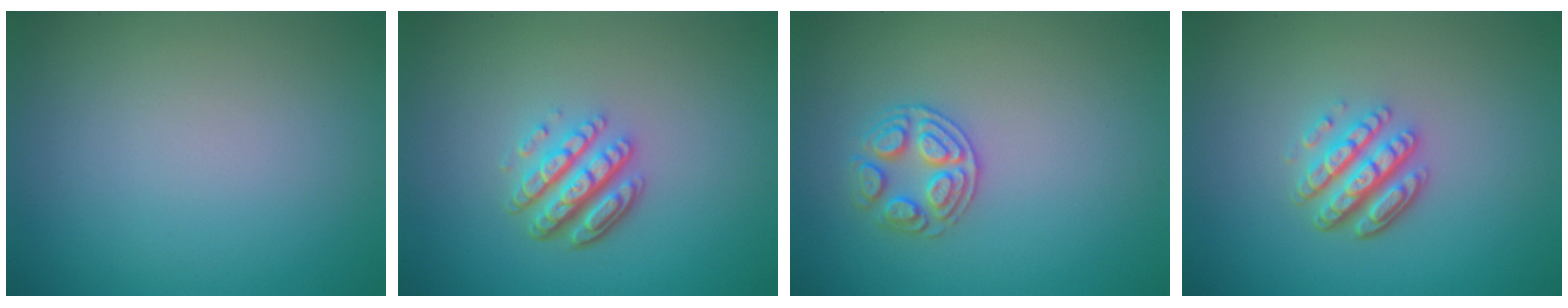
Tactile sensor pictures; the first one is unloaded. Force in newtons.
{"total": 4.6, "press": 3.4, "slide": 3.2}
{"total": 2.6, "press": 2.6, "slide": 0.4}
{"total": 4.4, "press": 3.3, "slide": 2.9}